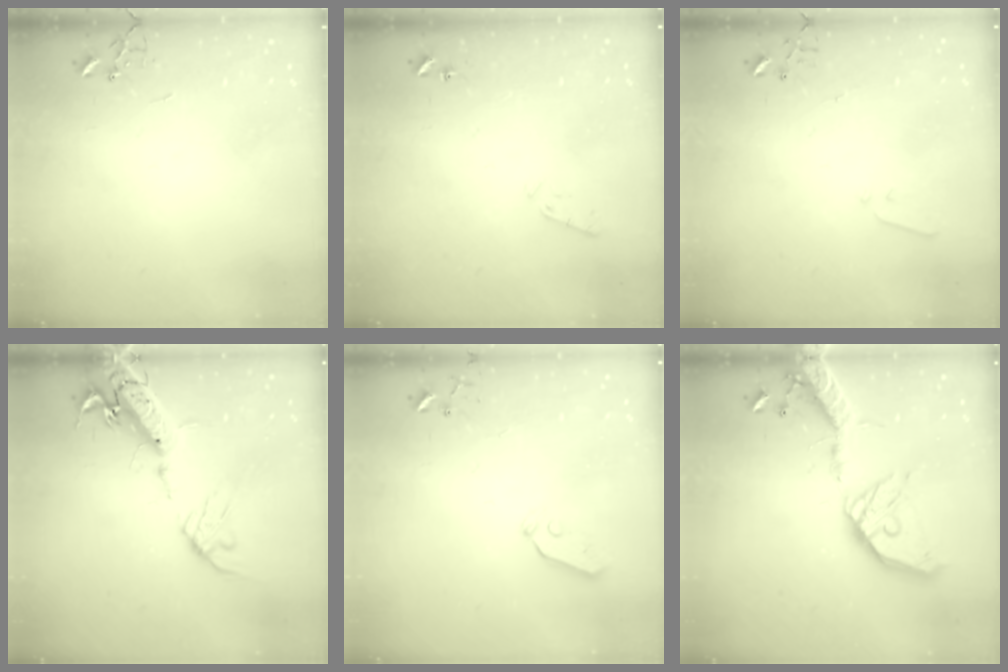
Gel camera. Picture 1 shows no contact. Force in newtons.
{"total": 4.5, "press": 4.5, "slide": 0.4}
{"total": 3.3, "press": 3.2, "slide": 0.6}
{"total": 18.1, "press": 17.7, "slide": 3.8}
{"total": 3.8, "press": 3.8, "slide": 0.3}
{"total": 20.9, "press": 20.5, "slide": 3.9}